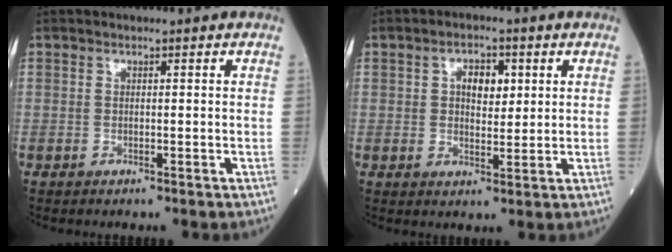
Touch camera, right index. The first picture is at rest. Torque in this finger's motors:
{"motor_torque": [0.02, 0.01, 0.05, 0.03]}